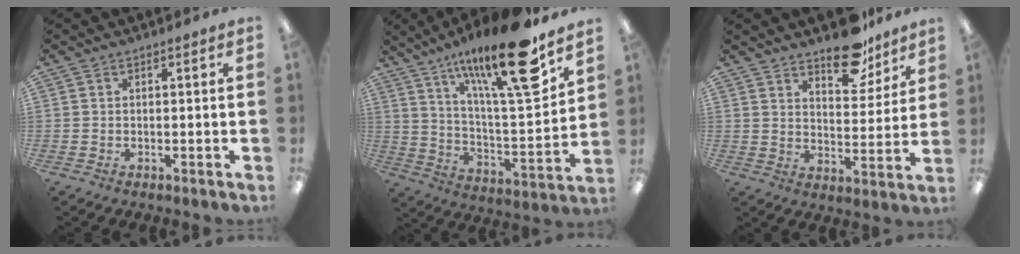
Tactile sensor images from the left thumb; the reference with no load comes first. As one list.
[{"total": 23.7, "force": [15.5, 5.3, 17.1], "torque": [-0.278, -0.092, 0.244]}, {"total": 11.9, "force": [9.4, 5.3, 5.1], "torque": [-0.050, -0.065, 0.164]}]